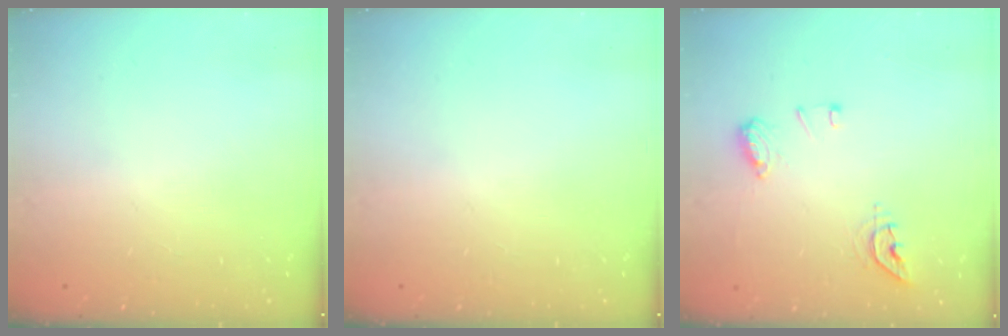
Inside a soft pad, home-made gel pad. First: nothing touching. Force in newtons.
{"total": 0.0}
{"total": 9.0, "press": 8.9, "slide": 0.9}